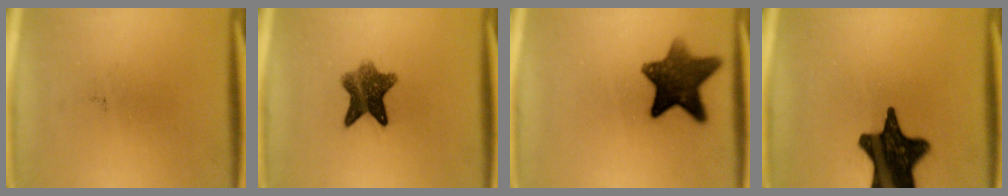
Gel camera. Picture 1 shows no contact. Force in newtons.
{"total": 8.0}
{"total": 11.3}
{"total": 18.5}